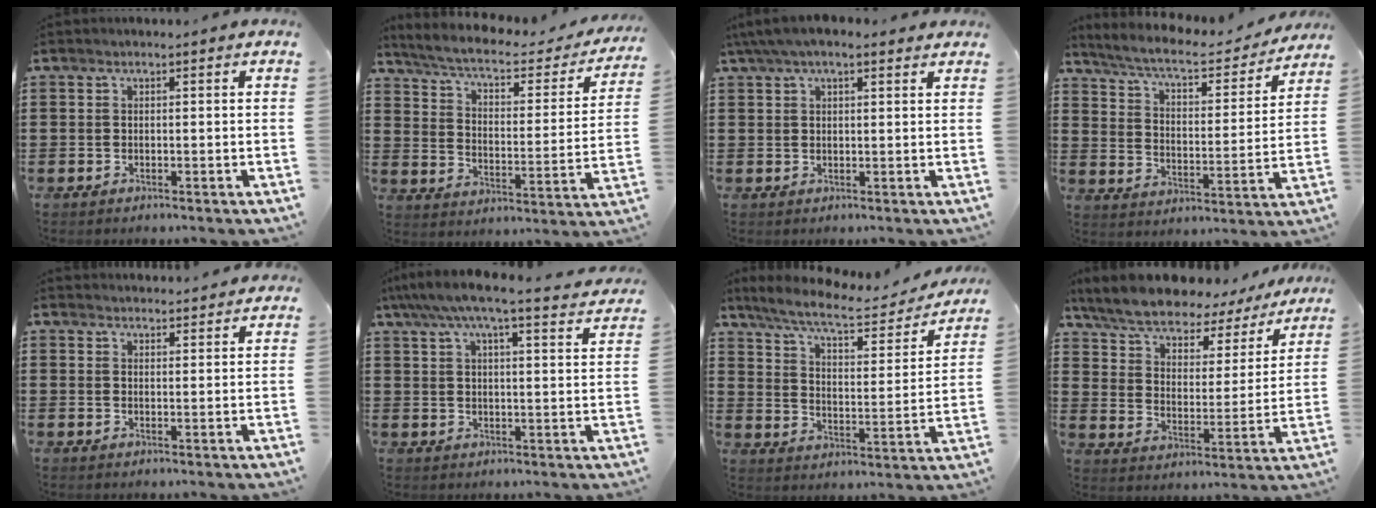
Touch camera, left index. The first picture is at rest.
{"total": 5.2, "force": [4.3, 0.8, 2.9], "torque": [-0.076, -0.029, 0.066]}
{"total": 4.0, "force": [2.7, 1.6, 2.4], "torque": [-0.055, 0.004, 0.049]}
{"total": 6.7, "force": [6.0, 0.7, 3.0], "torque": [-0.084, -0.036, 0.098]}
{"total": 2.3, "force": [2.3, 0.0, -0.1], "torque": [-0.003, -0.005, 0.043]}
{"total": 6.6, "force": [5.7, 0.3, 3.3], "torque": [-0.082, -0.027, 0.099]}
{"total": 8.3, "force": [6.9, 1.2, 4.5], "torque": [-0.115, -0.031, 0.116]}
{"total": 7.3, "force": [6.5, 1.7, 2.9], "torque": [-0.088, -0.044, 0.109]}